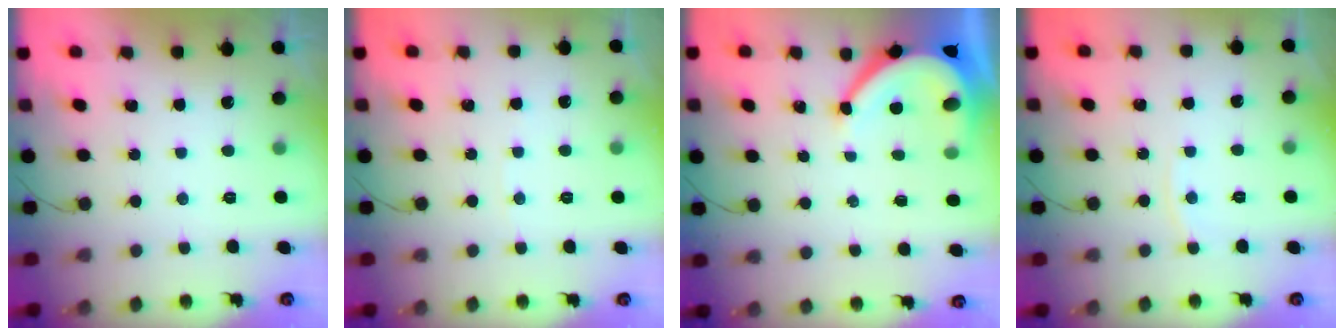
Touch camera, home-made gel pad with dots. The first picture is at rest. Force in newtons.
{"total": 1.6, "press": 1.6, "slide": 0.2}
{"total": 8.5, "press": 8.5, "slide": 1.1}
{"total": 2.7, "press": 2.7, "slide": 0.4}